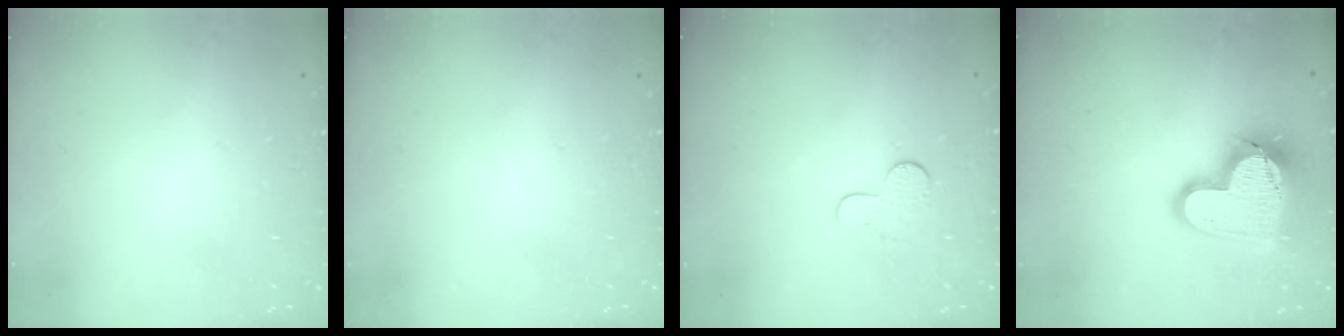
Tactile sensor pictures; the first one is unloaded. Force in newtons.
{"total": 0.0}
{"total": 5.0, "press": 5.0, "slide": 0.5}
{"total": 17.4, "press": 17.4, "slide": 1.3}